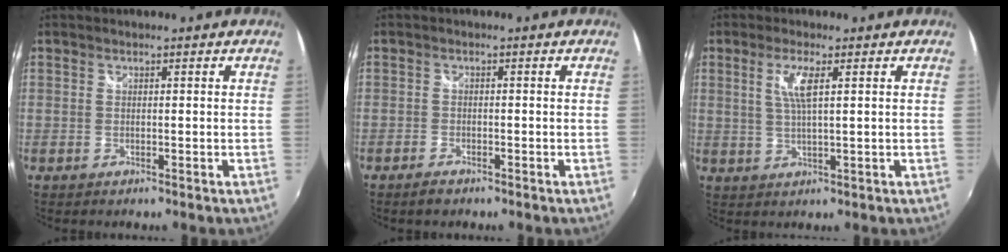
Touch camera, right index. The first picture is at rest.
{"total": 2.0, "force": [-1.7, 0.9, 0.8], "torque": [-0.023, -0.002, -0.032]}
{"total": 4.4, "force": [1.4, 0.4, 4.1], "torque": [-0.082, -0.003, 0.029]}